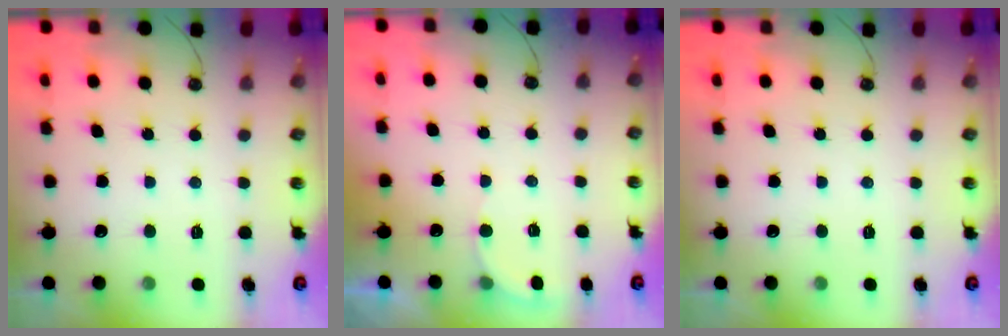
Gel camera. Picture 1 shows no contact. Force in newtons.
{"total": 3.6, "press": 3.4, "slide": 0.9}
{"total": 0.0}